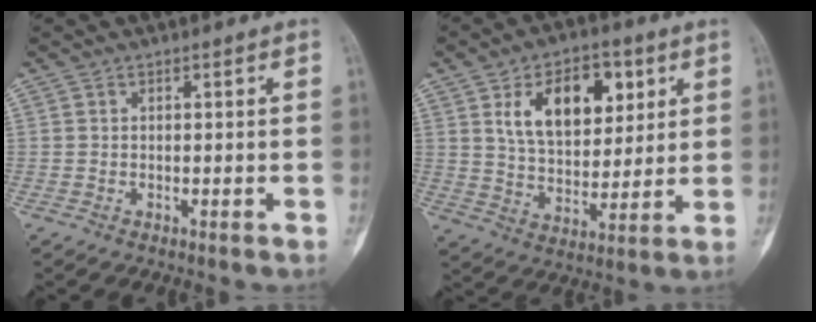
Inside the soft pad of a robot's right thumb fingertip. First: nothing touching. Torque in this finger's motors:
{"motor_torque": [-0.39, 0.76, 1.06, 0.45, 0.32]}